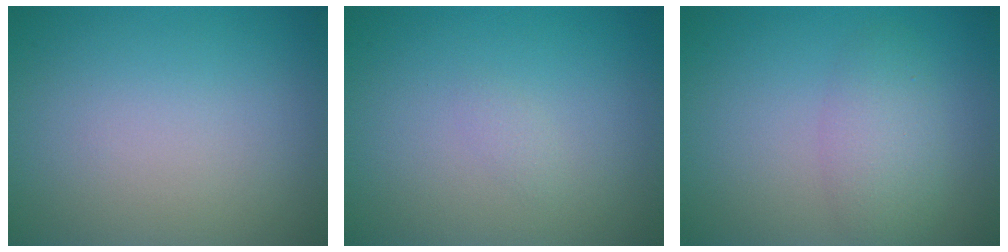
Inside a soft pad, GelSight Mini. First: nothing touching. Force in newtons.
{"total": 0.6, "press": 0.6, "slide": 0.0}
{"total": 2.9, "press": 2.9, "slide": 0.2}